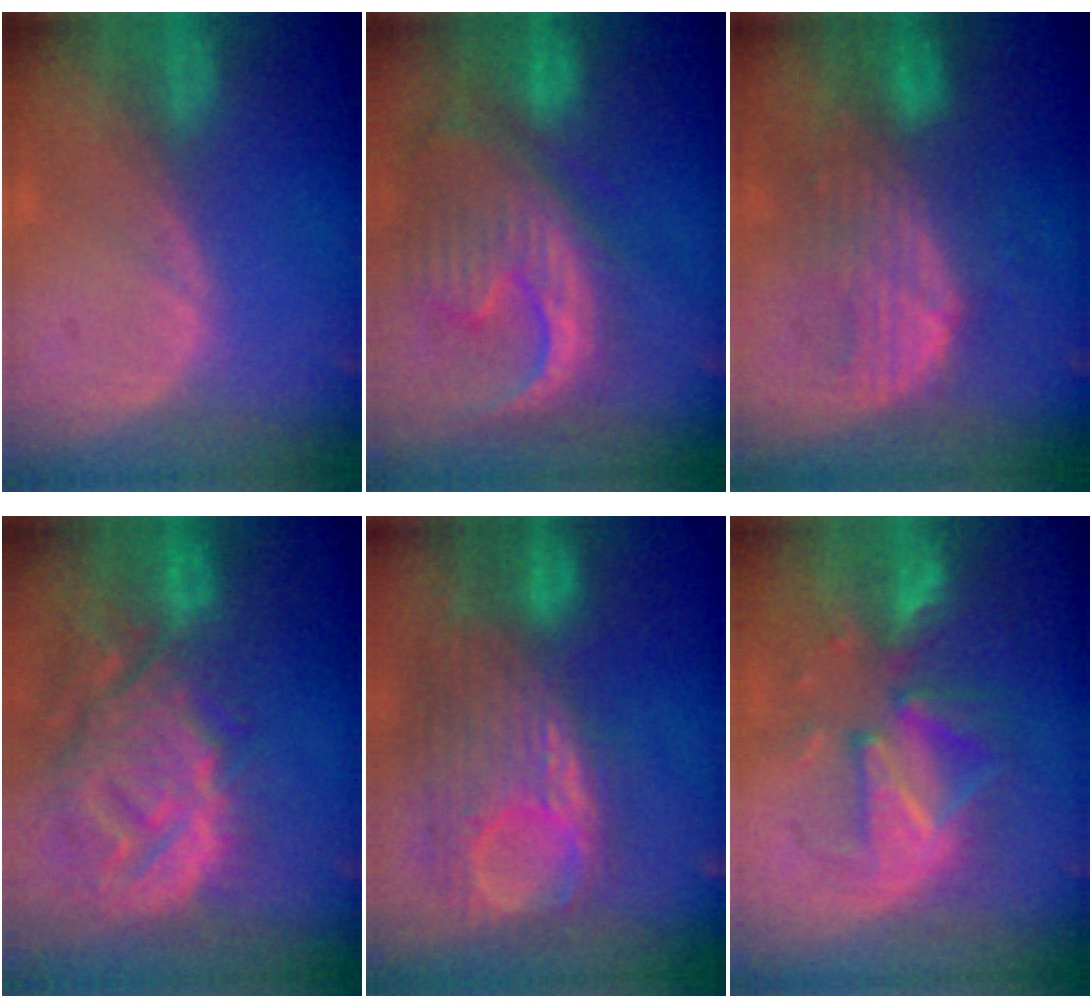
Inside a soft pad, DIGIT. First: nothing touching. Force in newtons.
{"total": 13.3, "press": 11.5, "slide": 6.7}
{"total": 7.8, "press": 7.7, "slide": 1.4}
{"total": 14.3, "press": 12.3, "slide": 7.3}
{"total": 11.7, "press": 10.3, "slide": 5.5}
{"total": 10.0, "press": 8.9, "slide": 4.5}